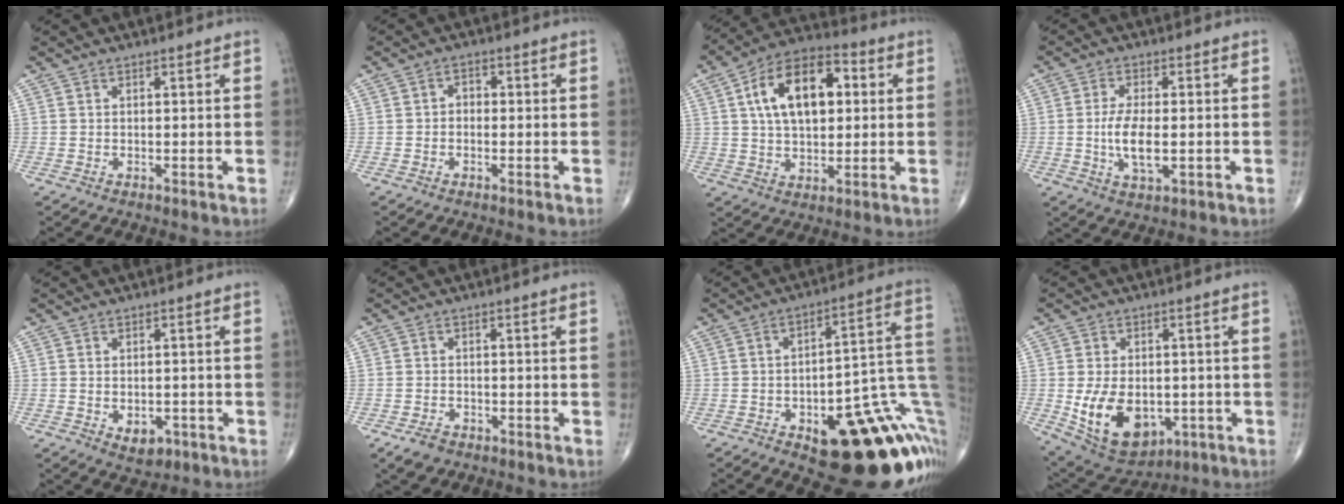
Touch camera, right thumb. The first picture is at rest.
{"total": 2.1, "force": [-0.4, 1.6, 1.3], "torque": [-0.006, 0.011, -0.015]}
{"total": 16.6, "force": [3.6, 9.5, 13.2], "torque": [-0.203, 0.018, 0.052]}
{"total": 7.2, "force": [-0.9, 3.0, 6.5], "torque": [-0.130, -0.006, -0.016]}
{"total": 4.5, "force": [-1.6, 3.0, 2.9], "torque": [-0.032, 0.007, -0.013]}
{"total": 5.0, "force": [-3.2, 3.2, 2.1], "torque": [-0.034, 0.009, -0.050]}
{"total": 25.1, "force": [-7.4, 10.1, 21.8], "torque": [-0.191, 0.056, -0.084]}
{"total": 14.9, "force": [-3.4, 9.9, 10.5], "torque": [-0.159, 0.000, -0.029]}